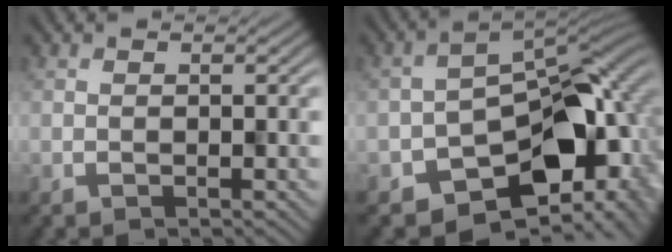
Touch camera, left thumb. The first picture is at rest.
{"total": 10.4, "force": [-4.5, 6.8, 6.5], "torque": [-0.077, -0.020, -0.077]}